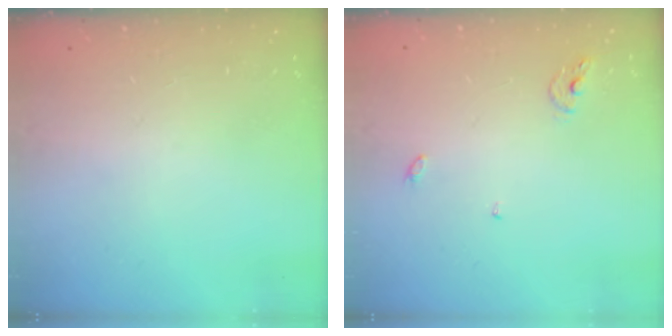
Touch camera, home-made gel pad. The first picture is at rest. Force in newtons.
{"total": 5.2, "press": 5.2, "slide": 0.4}